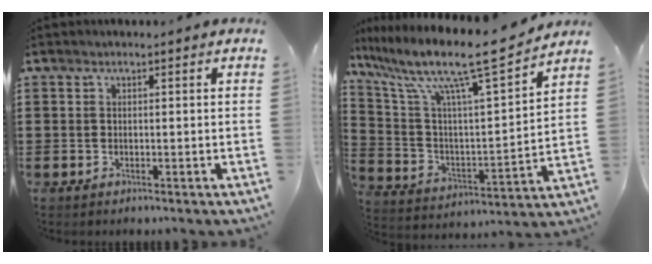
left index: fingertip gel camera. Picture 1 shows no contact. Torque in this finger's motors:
{"motor_torque": [1.10, -0.54, 1.02, 0.21]}